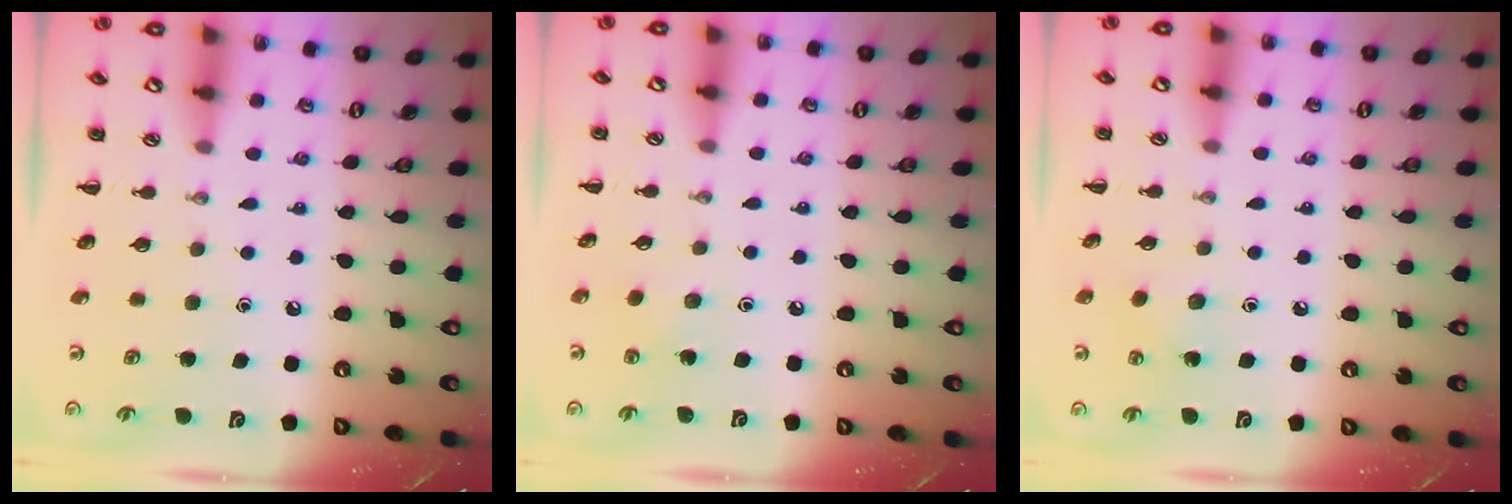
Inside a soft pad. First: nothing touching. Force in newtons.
{"total": 2.3, "press": 2.2, "slide": 0.8}
{"total": 7.2, "press": 6.9, "slide": 2.1}